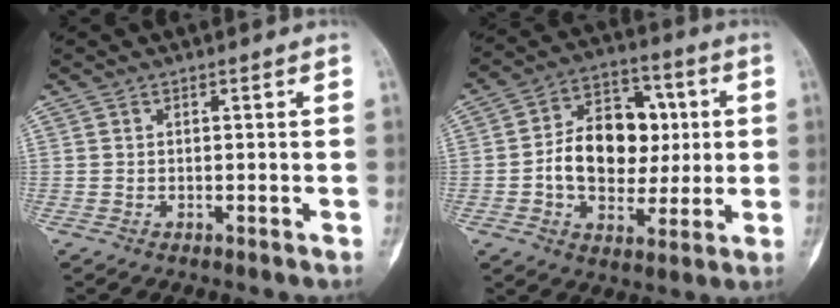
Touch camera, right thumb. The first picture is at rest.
{"total": 16.3, "force": [0.5, 11.7, 11.4], "torque": [-0.137, 0.025, 0.009]}